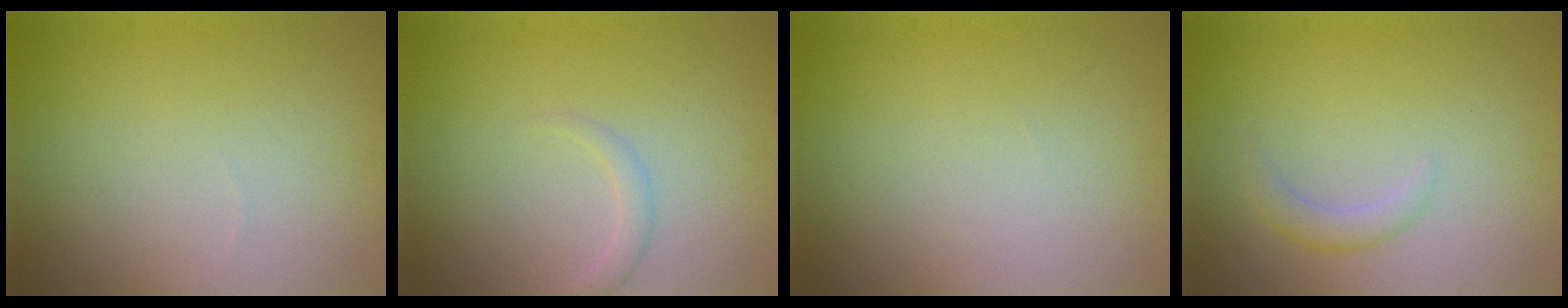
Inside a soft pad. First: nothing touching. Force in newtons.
{"total": 1.4, "press": 1.4, "slide": 0.1}
{"total": 0.0}
{"total": 1.6, "press": 1.6, "slide": 0.1}